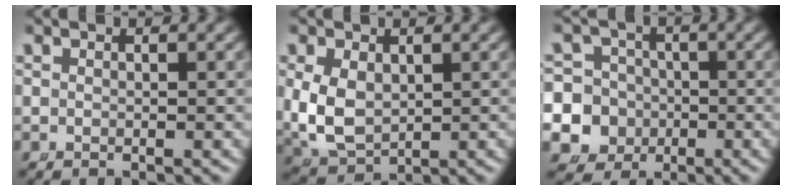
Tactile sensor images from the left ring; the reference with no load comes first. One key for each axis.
{"total": 7.3, "fx": -0.7, "fy": 6.3, "fz": 3.7, "tx": -0.114, "ty": -0.037, "tz": 0.010}
{"total": 15.0, "fx": -4.3, "fy": 14.1, "fz": 2.9, "tx": -0.109, "ty": -0.075, "tz": -0.071}